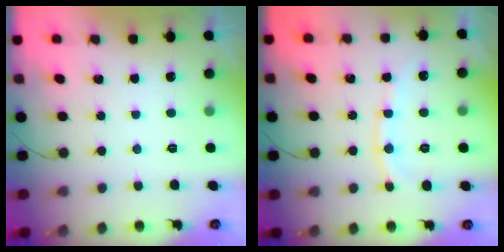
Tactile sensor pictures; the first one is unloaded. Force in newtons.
{"total": 8.5, "press": 8.4, "slide": 1.2}